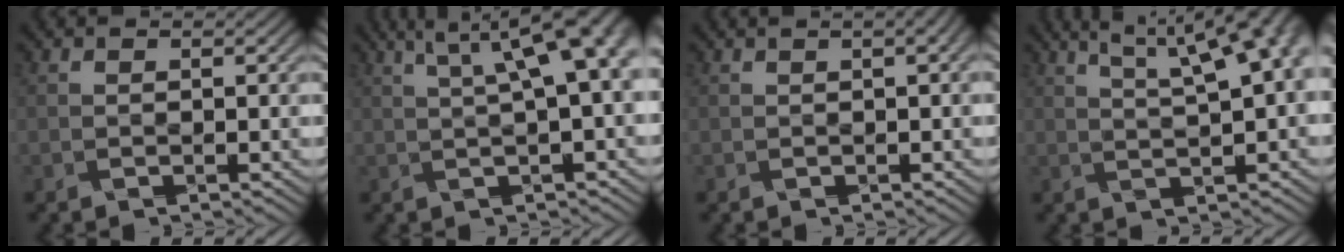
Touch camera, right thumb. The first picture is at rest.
{"total": 8.8, "force": [2.8, 2.5, 8.0], "torque": [-0.103, 0.032, 0.042]}
{"total": 2.8, "force": [1.2, 1.0, 2.4], "torque": [-0.028, 0.009, 0.007]}
{"total": 12.6, "force": [5.5, 4.3, 10.5], "torque": [-0.131, 0.048, 0.067]}